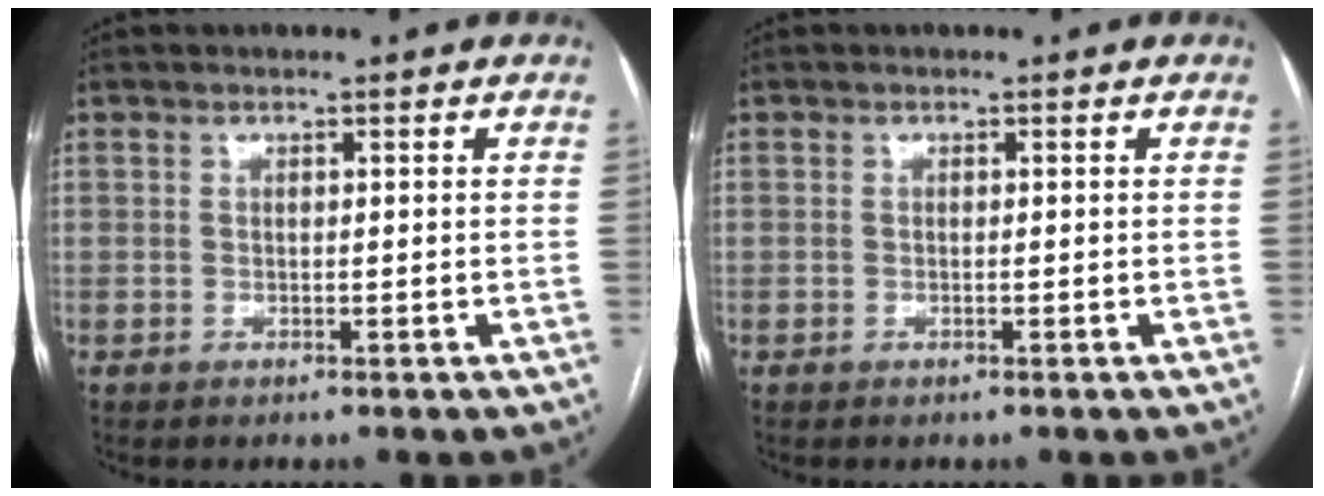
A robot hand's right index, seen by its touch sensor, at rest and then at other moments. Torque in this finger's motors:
{"motor_torque": [0.04, 0.04, 0.00, 0.01]}